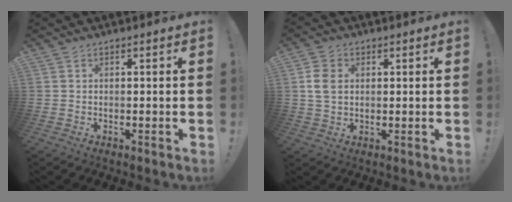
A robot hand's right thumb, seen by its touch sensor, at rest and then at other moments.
{"total": 6.5, "force": [1.0, 4.7, 4.4], "torque": [-0.087, 0.006, 0.019]}